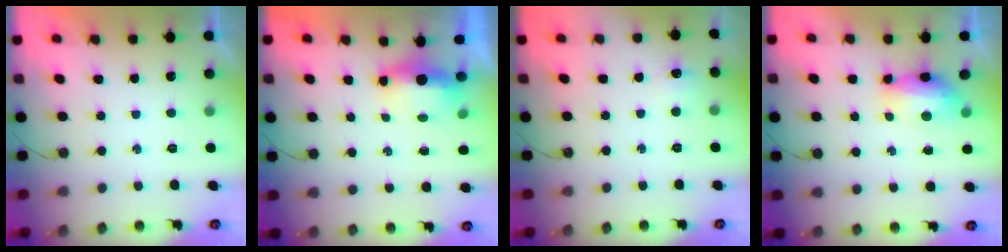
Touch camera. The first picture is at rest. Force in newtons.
{"total": 14.7, "press": 7.2, "slide": 12.8}
{"total": 5.7, "press": 5.7, "slide": 0.8}
{"total": 7.7, "press": 7.5, "slide": 1.5}